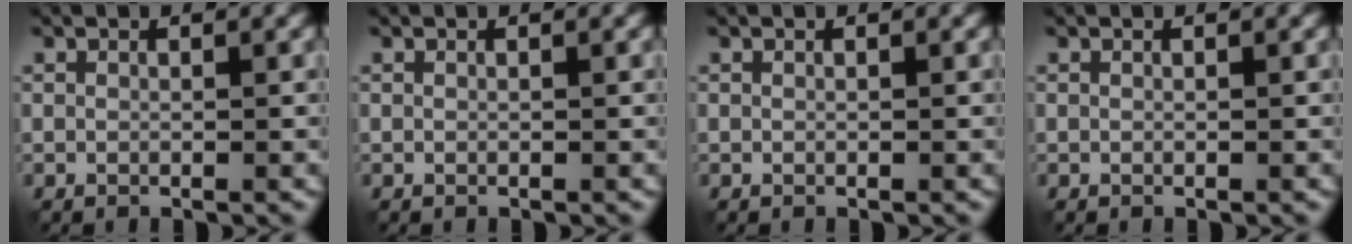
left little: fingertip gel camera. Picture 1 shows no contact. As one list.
[{"total": 0.0}, {"total": 0.0}, {"total": 0.0}]